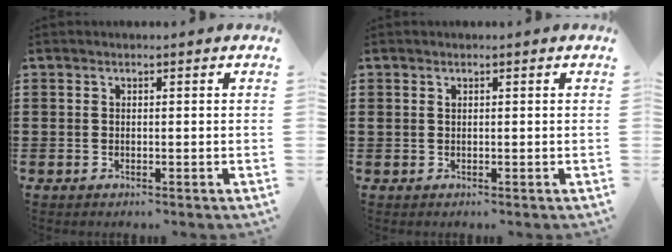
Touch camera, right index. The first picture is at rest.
{"total": 0.6, "force": [0.3, 0.4, 0.2], "torque": [-0.006, 0.002, 0.007]}